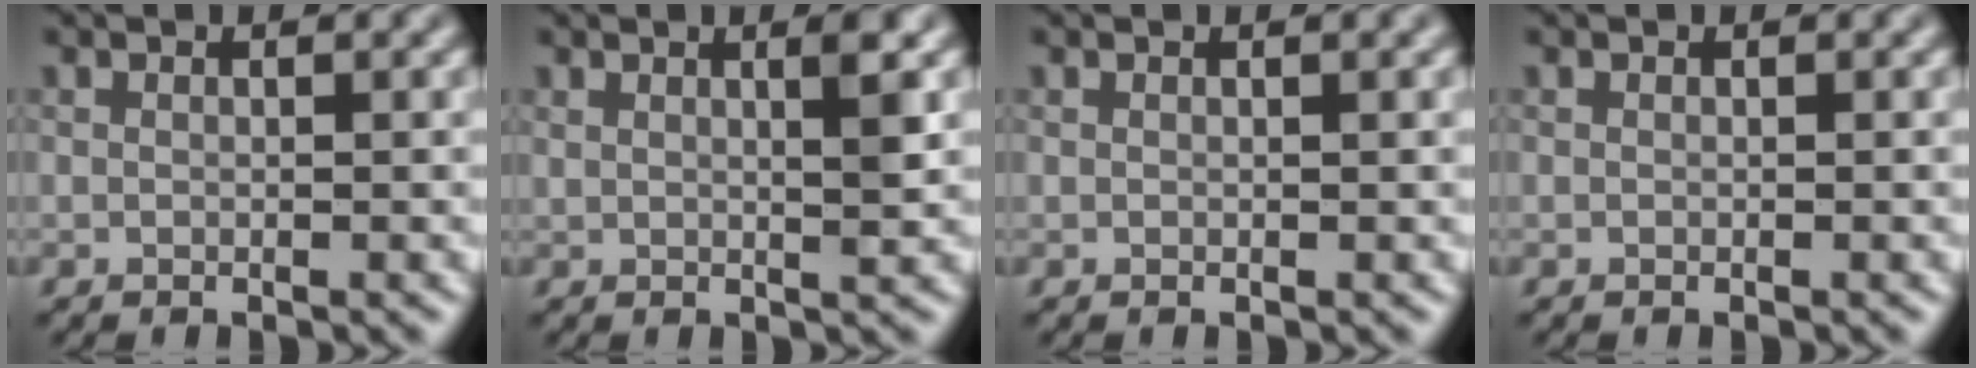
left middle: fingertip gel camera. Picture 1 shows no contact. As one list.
[{"total": 2.2, "force": [0.6, 0.5, 2.1], "torque": [-0.018, 0.008, 0.002]}, {"total": 1.2, "force": [0.6, 0.5, 0.9], "torque": [-0.005, 0.005, 0.000]}, {"total": 0.0}]